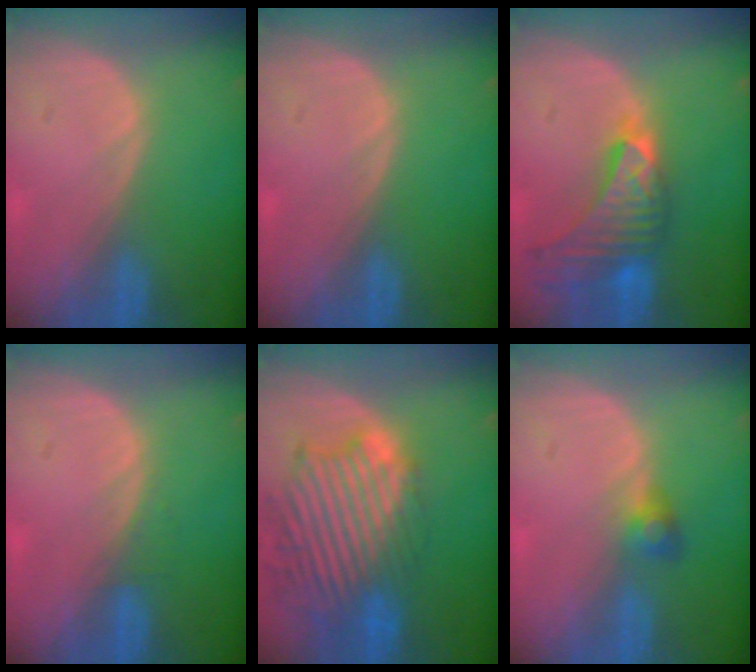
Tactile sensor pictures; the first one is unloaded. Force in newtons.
{"total": 0.0}
{"total": 9.3, "press": 8.3, "slide": 4.3}
{"total": 1.0, "press": 0.9, "slide": 0.3}
{"total": 13.8, "press": 11.7, "slide": 7.3}
{"total": 2.5, "press": 2.5, "slide": 0.5}